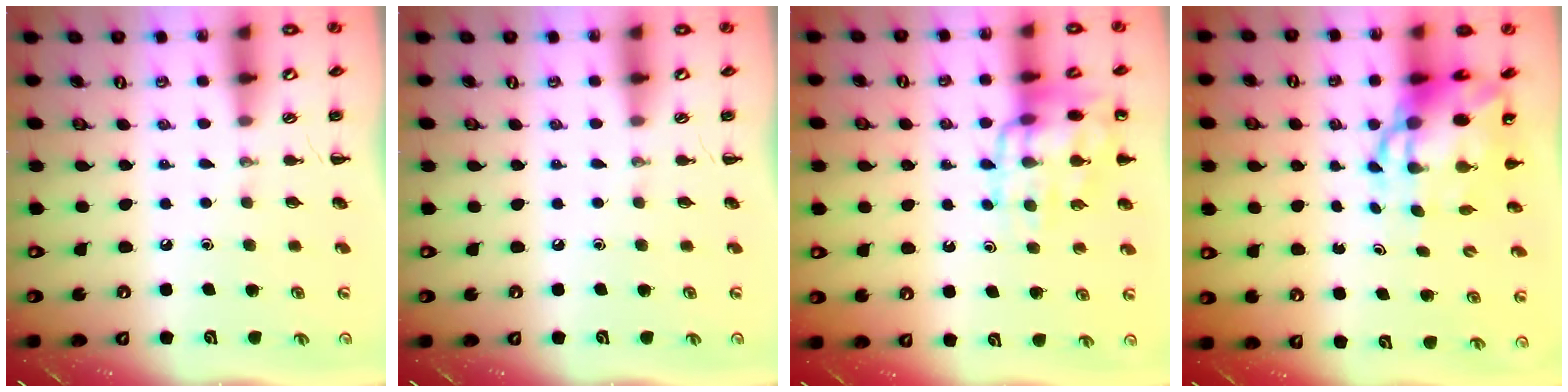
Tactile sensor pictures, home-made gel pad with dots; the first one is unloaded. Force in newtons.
{"total": 0.0}
{"total": 14.7, "press": 14.5, "slide": 2.3}
{"total": 9.4, "press": 9.1, "slide": 2.4}